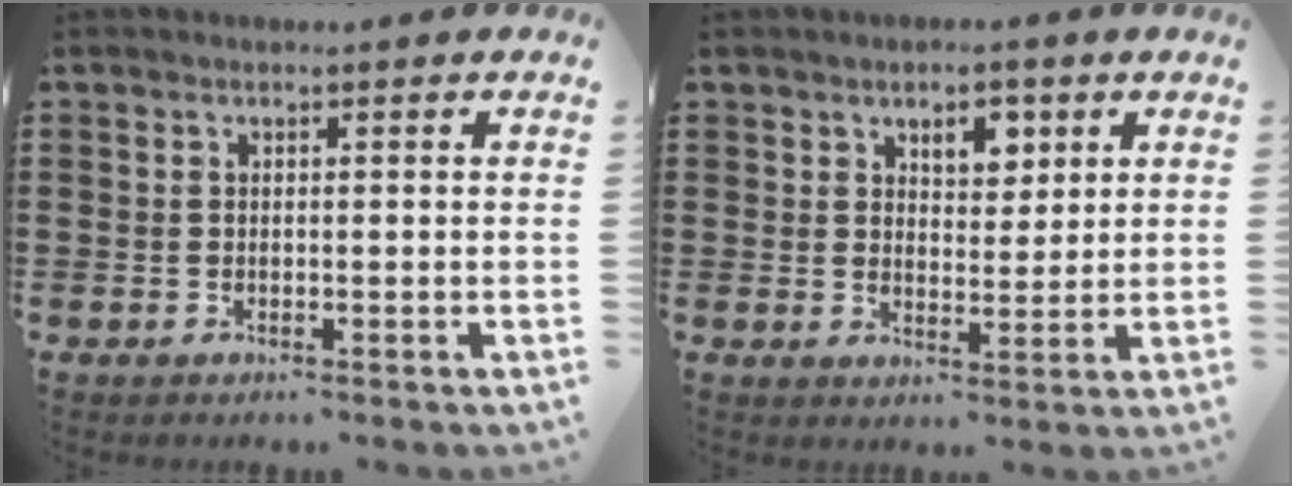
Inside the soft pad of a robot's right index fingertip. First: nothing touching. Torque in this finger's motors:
{"motor_torque": [0.05, -0.03, 0.07, 0.06]}